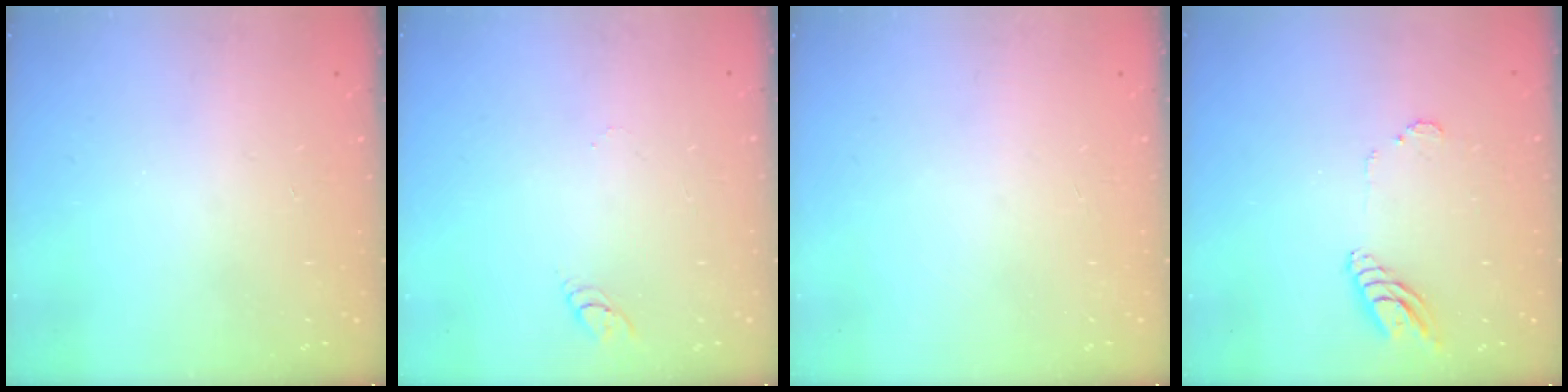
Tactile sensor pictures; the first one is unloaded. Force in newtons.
{"total": 3.2, "press": 3.2, "slide": 0.3}
{"total": 0.0}
{"total": 9.4, "press": 9.3, "slide": 1.1}